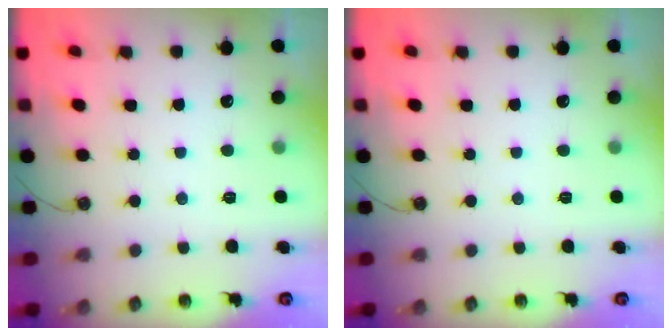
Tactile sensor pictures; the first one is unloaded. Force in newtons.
{"total": 0.0}